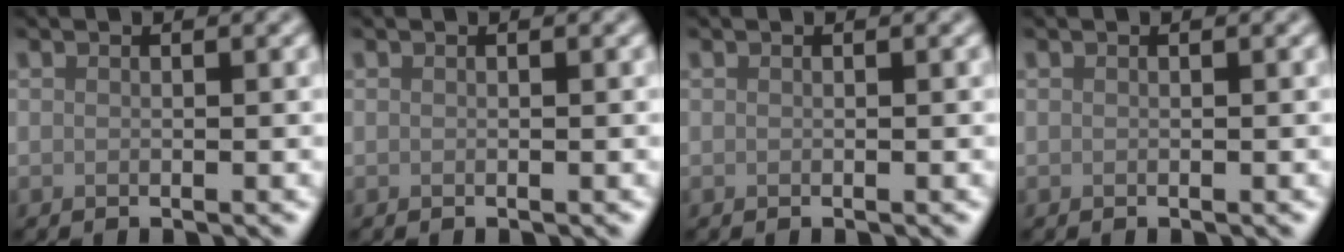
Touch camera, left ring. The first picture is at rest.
{"total": 0.0}
{"total": 0.0}
{"total": 0.0}